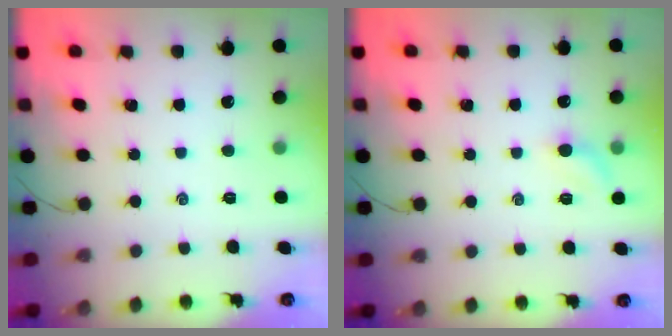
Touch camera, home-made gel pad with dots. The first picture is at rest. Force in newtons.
{"total": 6.5, "press": 6.3, "slide": 1.4}